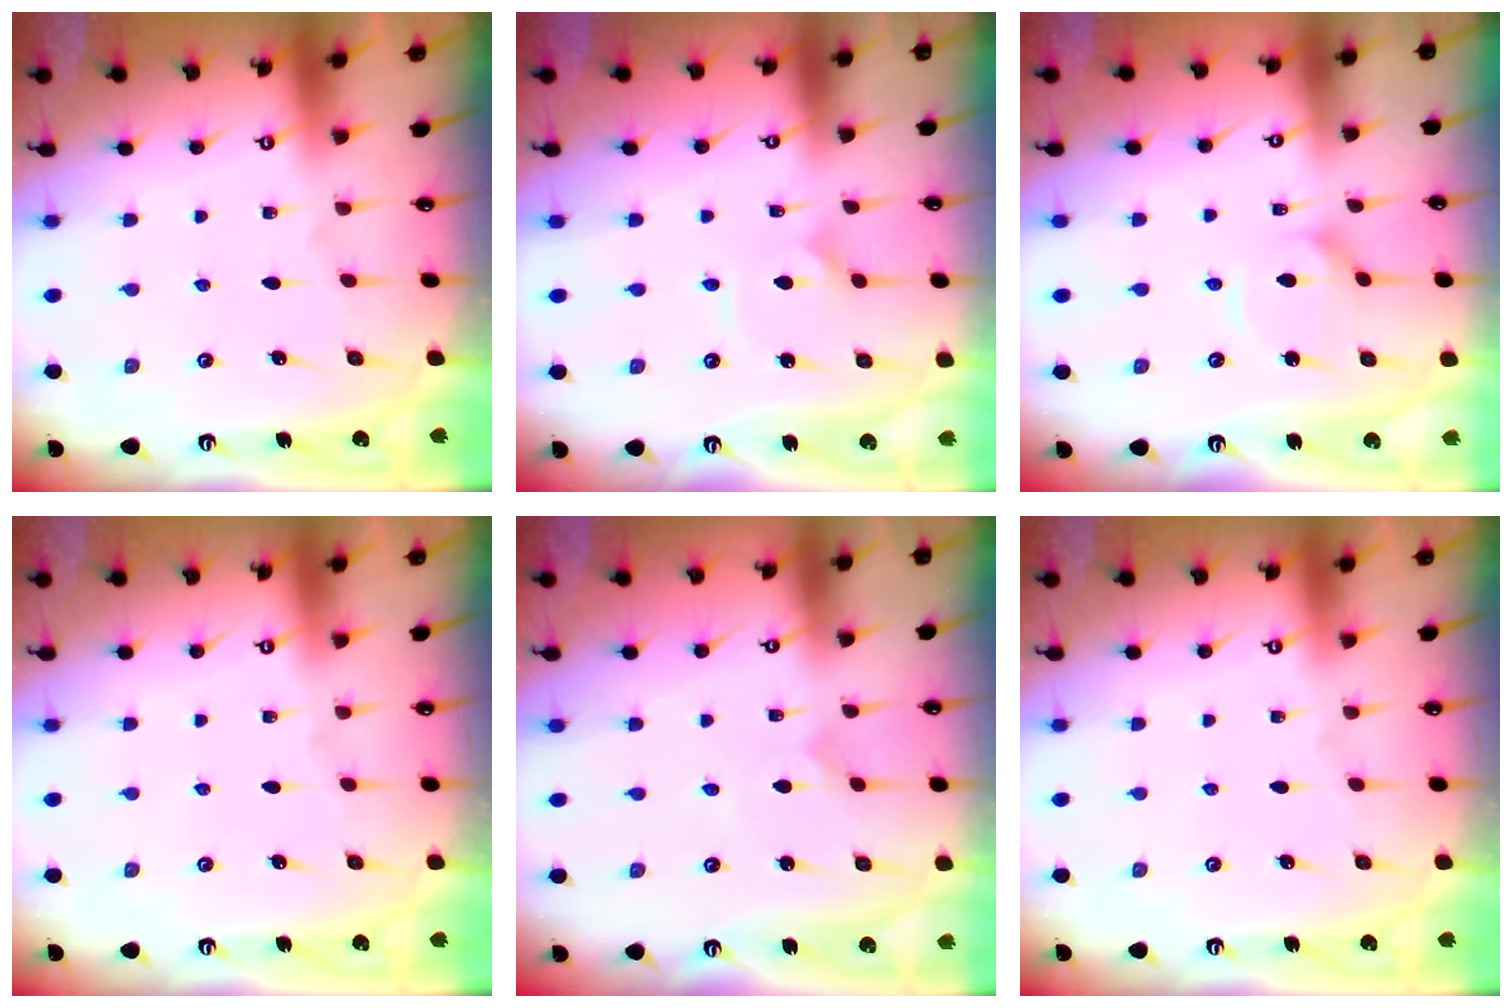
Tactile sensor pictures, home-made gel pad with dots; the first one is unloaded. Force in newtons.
{"total": 2.9, "press": 2.9, "slide": 0.1}
{"total": 2.7, "press": 2.7, "slide": 0.3}
{"total": 0.0}
{"total": 0.0}
{"total": 0.0}